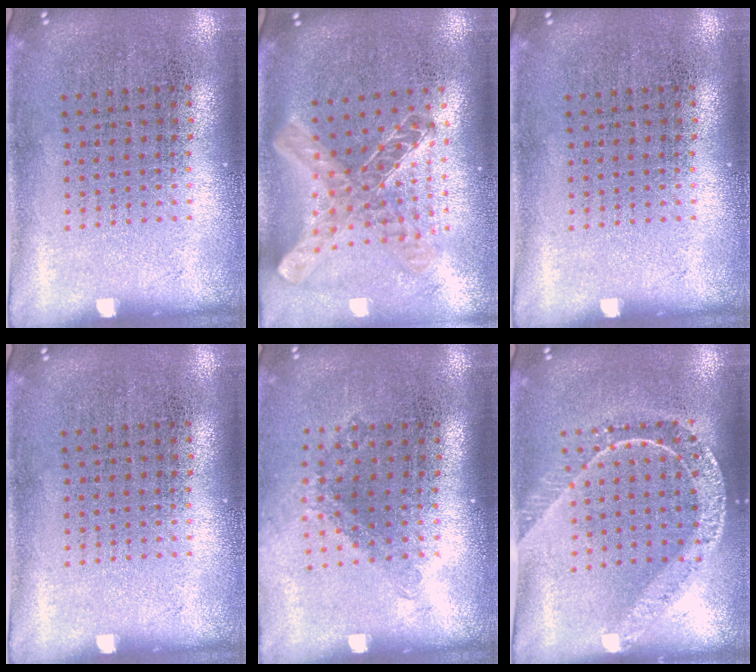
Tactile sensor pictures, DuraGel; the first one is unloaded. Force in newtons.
{"total": 1.2, "press": 1.1, "slide": 0.5}
{"total": 0.0}
{"total": 0.0}
{"total": 1.2, "press": 0.9, "slide": 0.8}
{"total": 1.7, "press": 1.5, "slide": 0.8}